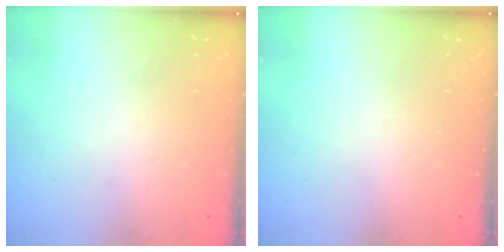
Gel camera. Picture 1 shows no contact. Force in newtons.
{"total": 0.0}